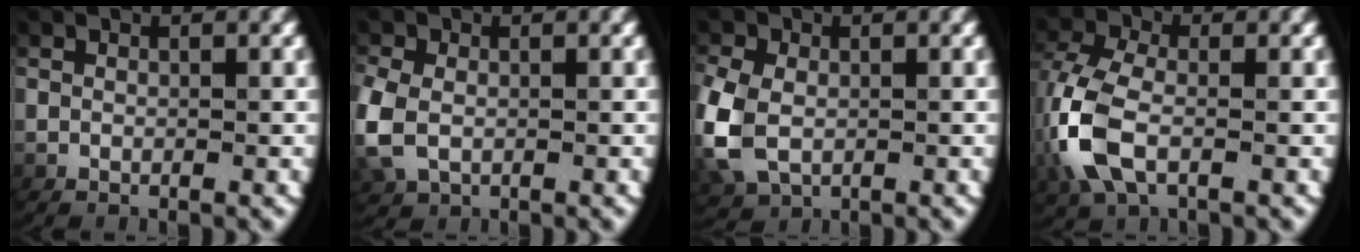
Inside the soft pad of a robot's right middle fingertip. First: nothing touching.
{"total": 2.6, "force": [-0.1, 2.1, 1.6], "torque": [-0.061, -0.011, 0.013]}
{"total": 3.8, "force": [-0.2, 2.9, 2.3], "torque": [-0.077, -0.015, 0.013]}
{"total": 5.1, "force": [-0.6, 3.0, 4.1], "torque": [-0.120, -0.010, -0.001]}